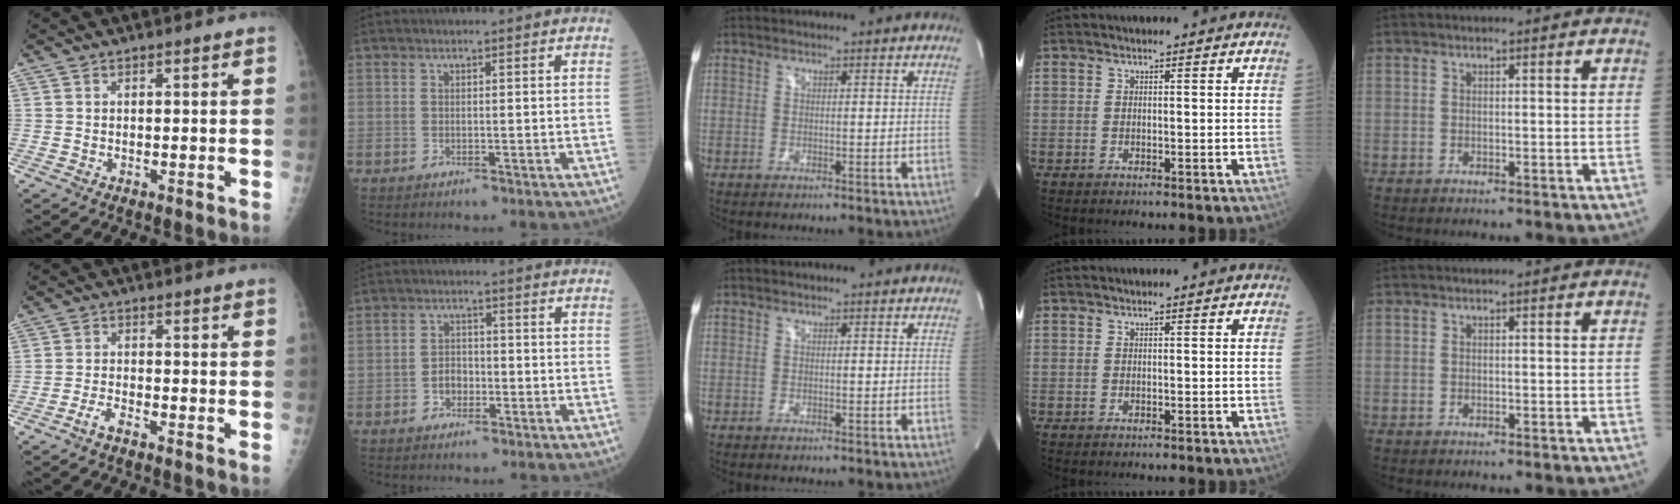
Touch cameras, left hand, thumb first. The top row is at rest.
{"thumb": {"total": 2.4, "force": [-1.8, 0.5, 1.5], "torque": [-0.038, 0.009, -0.038]}, "index": {"total": 2.9, "force": [-1.2, 2.0, 1.8], "torque": [-0.032, 0.006, -0.023]}}